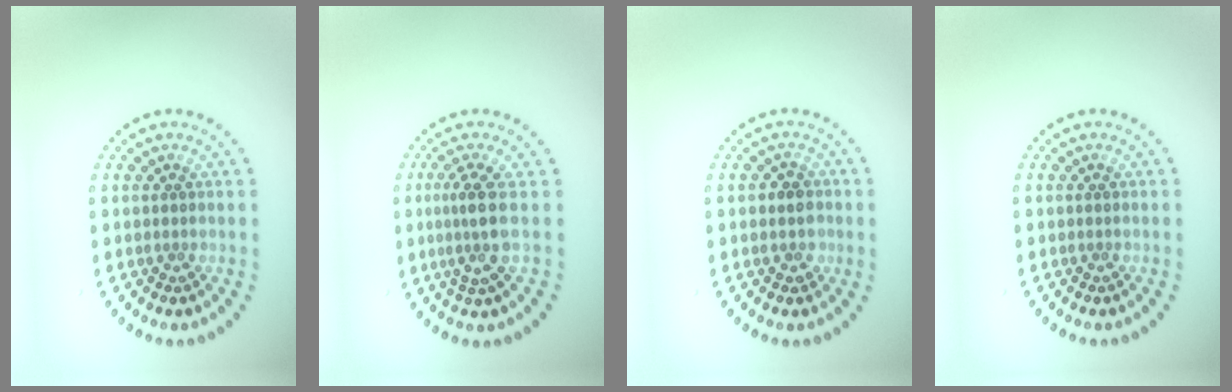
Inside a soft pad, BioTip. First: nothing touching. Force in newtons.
{"total": 2.9, "press": 2.3, "slide": 1.6}
{"total": 2.0, "press": 1.9, "slide": 0.5}
{"total": 0.0}